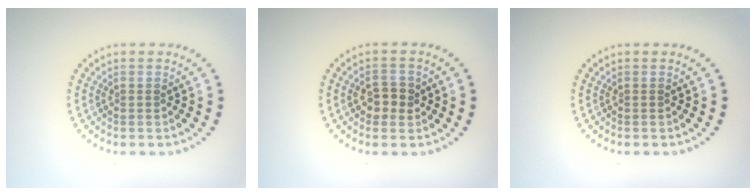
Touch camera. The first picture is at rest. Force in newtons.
{"total": 2.3, "press": 2.3, "slide": 0.3}
{"total": 0.0}